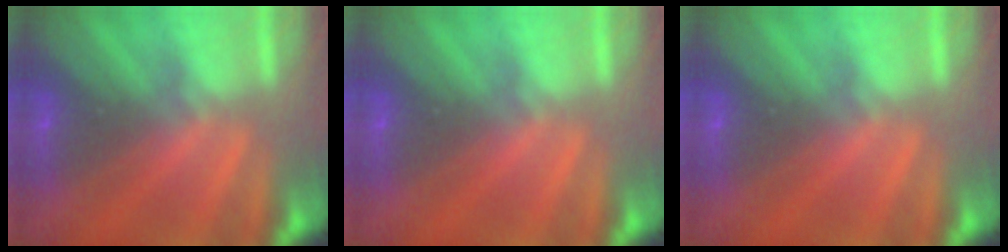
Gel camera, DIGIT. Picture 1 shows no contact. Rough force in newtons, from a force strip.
{"total": 0.0}
{"total": 0.0}